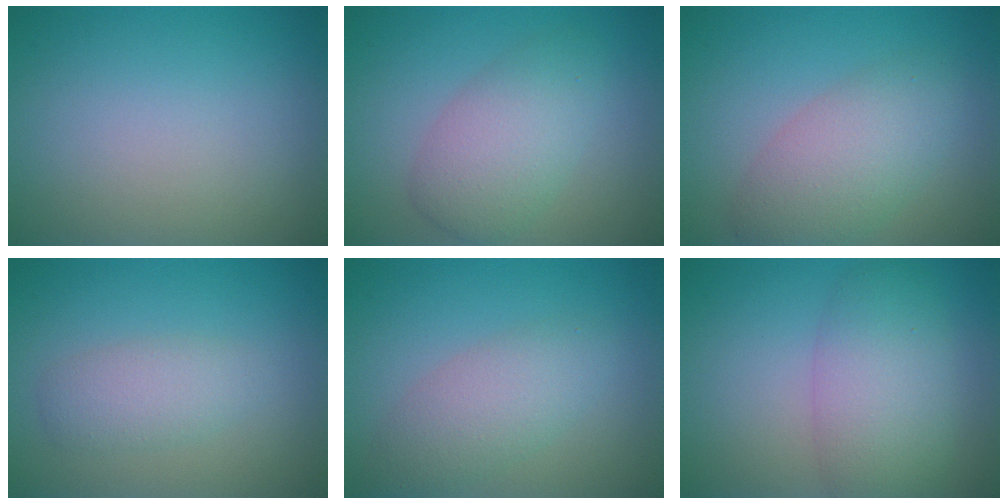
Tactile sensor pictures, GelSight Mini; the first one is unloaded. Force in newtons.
{"total": 4.6, "press": 4.6, "slide": 0.1}
{"total": 5.0, "press": 5.0, "slide": 0.3}
{"total": 2.5, "press": 2.5, "slide": 0.0}
{"total": 3.5, "press": 3.5, "slide": 0.3}
{"total": 5.7, "press": 5.7, "slide": 0.2}